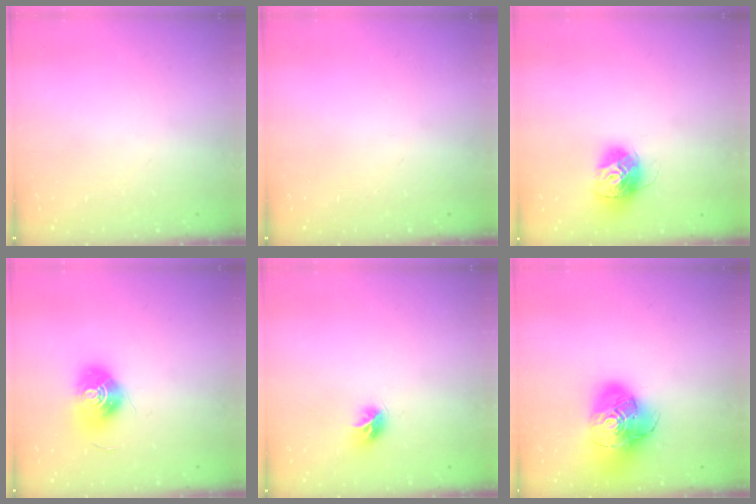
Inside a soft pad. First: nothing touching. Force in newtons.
{"total": 0.0}
{"total": 13.2, "press": 13.2, "slide": 1.2}
{"total": 11.1, "press": 11.1, "slide": 0.2}
{"total": 6.8, "press": 6.8, "slide": 0.4}
{"total": 18.8, "press": 18.6, "slide": 2.5}